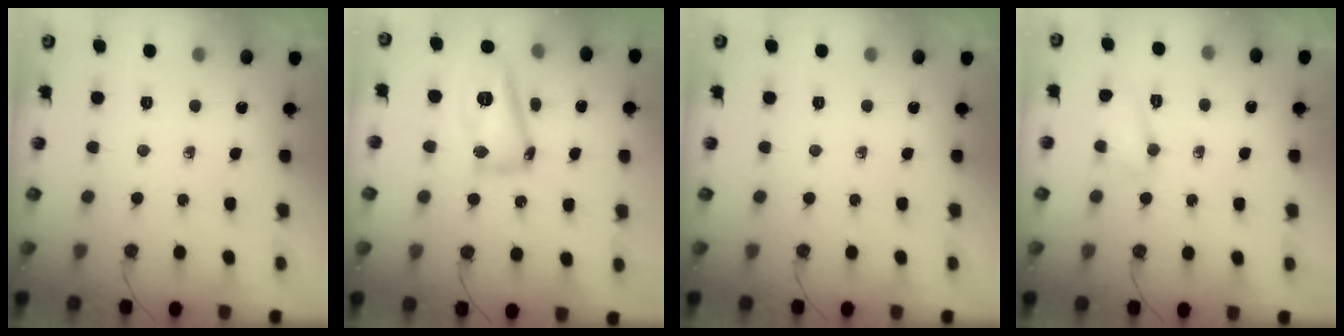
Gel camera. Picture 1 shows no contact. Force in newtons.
{"total": 15.4, "press": 15.2, "slide": 2.6}
{"total": 0.0}
{"total": 8.2, "press": 5.7, "slide": 5.9}